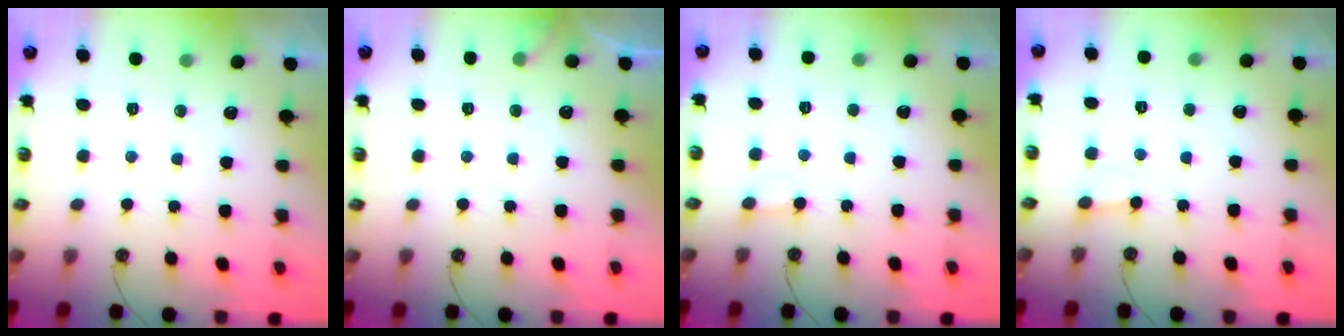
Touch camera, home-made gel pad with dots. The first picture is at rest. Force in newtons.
{"total": 3.9, "press": 3.9, "slide": 0.2}
{"total": 1.9, "press": 1.9, "slide": 0.2}
{"total": 2.2, "press": 2.2, "slide": 0.2}